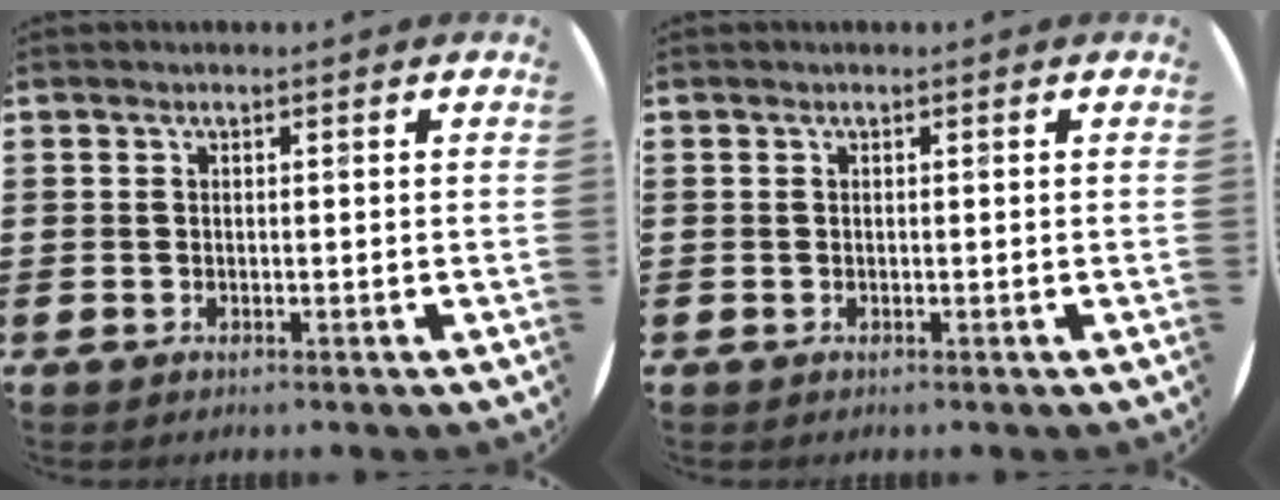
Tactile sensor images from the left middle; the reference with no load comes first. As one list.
[{"total": 0.0}]